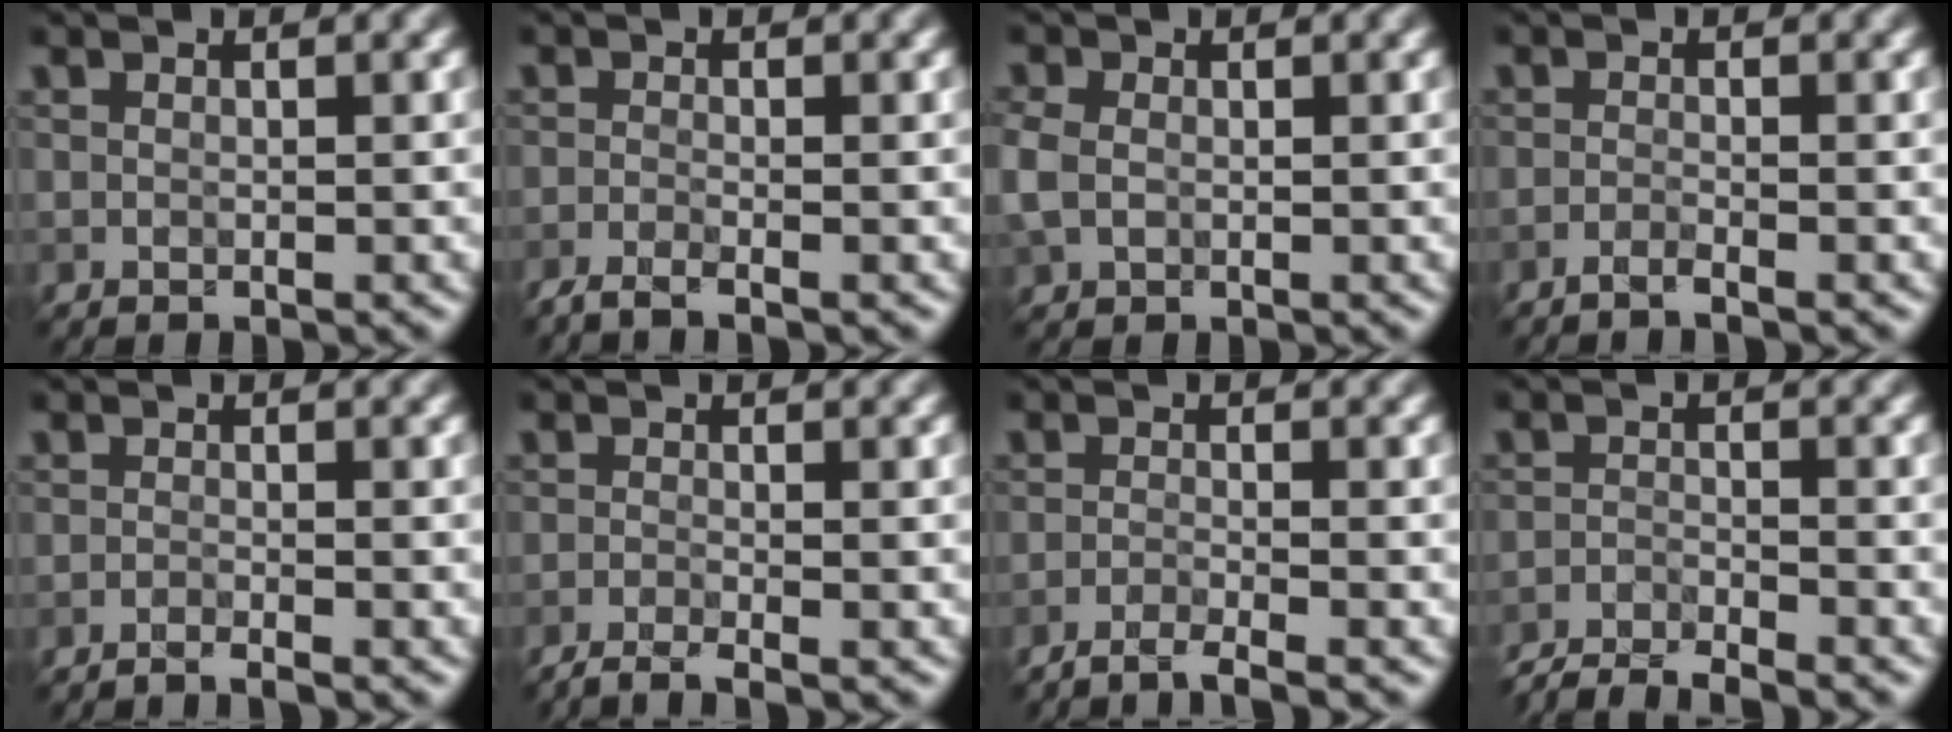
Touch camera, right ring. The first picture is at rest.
{"total": 2.2, "force": [-1.8, 0.3, 1.3], "torque": [-0.027, -0.006, -0.044]}
{"total": 2.2, "force": [-0.1, 1.8, 1.2], "torque": [-0.034, 0.001, -0.010]}
{"total": 1.2, "force": [-1.0, 0.1, 0.7], "torque": [-0.015, 0.000, -0.027]}
{"total": 1.7, "force": [-1.5, 0.1, 0.9], "torque": [-0.016, 0.002, -0.033]}
{"total": 2.8, "force": [-2.2, 0.4, 1.7], "torque": [-0.036, -0.001, -0.049]}
{"total": 2.6, "force": [-2.1, 0.2, 1.5], "torque": [-0.027, 0.003, -0.050]}
{"total": 4.5, "force": [-4.2, 0.6, 1.5], "torque": [-0.029, -0.004, -0.082]}